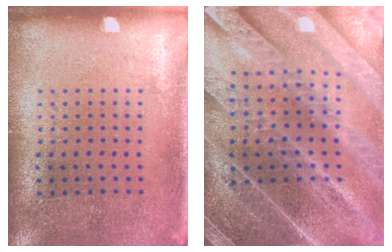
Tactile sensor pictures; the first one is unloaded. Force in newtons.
{"total": 5.5, "press": 4.7, "slide": 2.9}